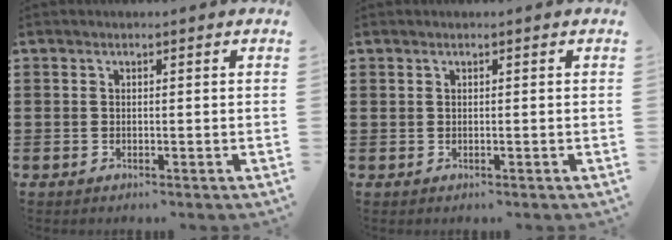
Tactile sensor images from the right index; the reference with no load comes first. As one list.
[{"total": 0.0}]